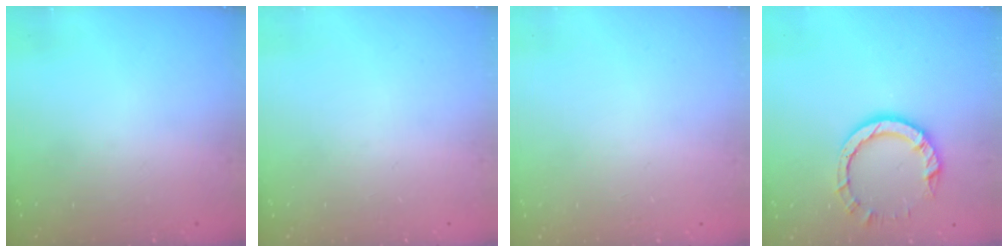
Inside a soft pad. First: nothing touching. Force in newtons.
{"total": 0.0}
{"total": 2.6, "press": 2.6, "slide": 0.2}
{"total": 7.6, "press": 7.6, "slide": 0.8}